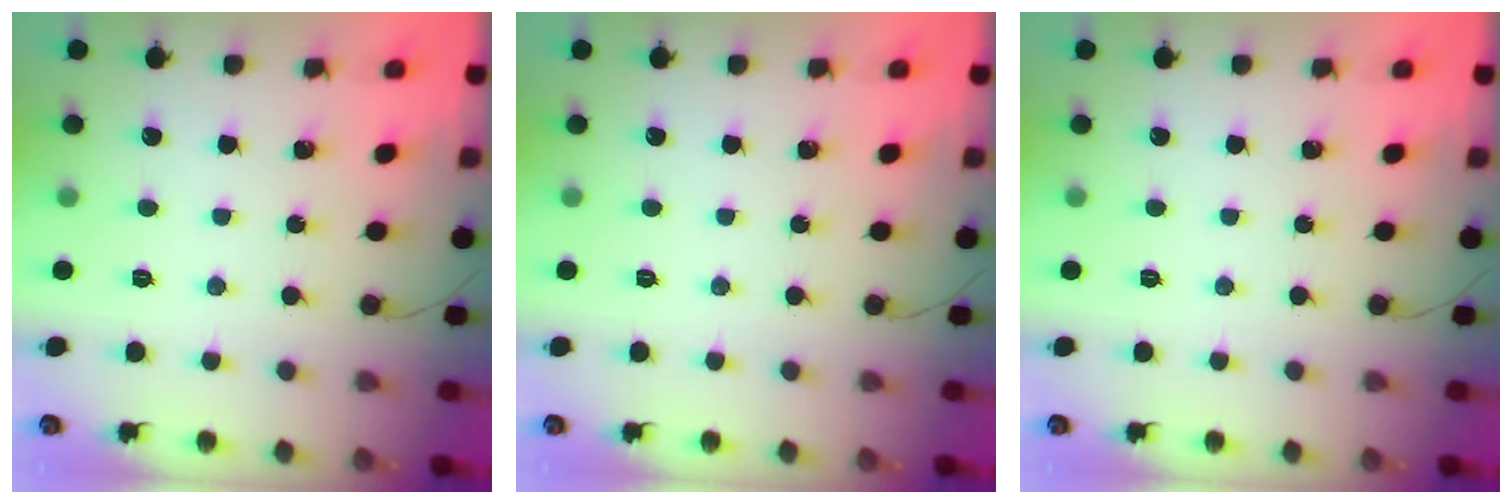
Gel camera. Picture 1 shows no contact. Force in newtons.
{"total": 0.0}
{"total": 0.0}